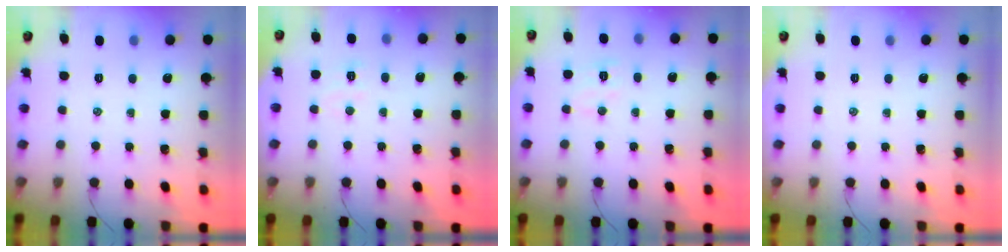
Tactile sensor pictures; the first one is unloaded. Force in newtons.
{"total": 4.0, "press": 3.9, "slide": 1.1}
{"total": 6.8, "press": 6.6, "slide": 1.3}
{"total": 0.0}